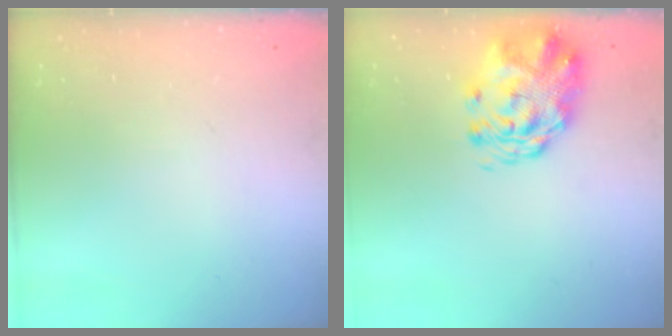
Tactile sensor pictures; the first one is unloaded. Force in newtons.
{"total": 2.8, "press": 2.5, "slide": 1.1}